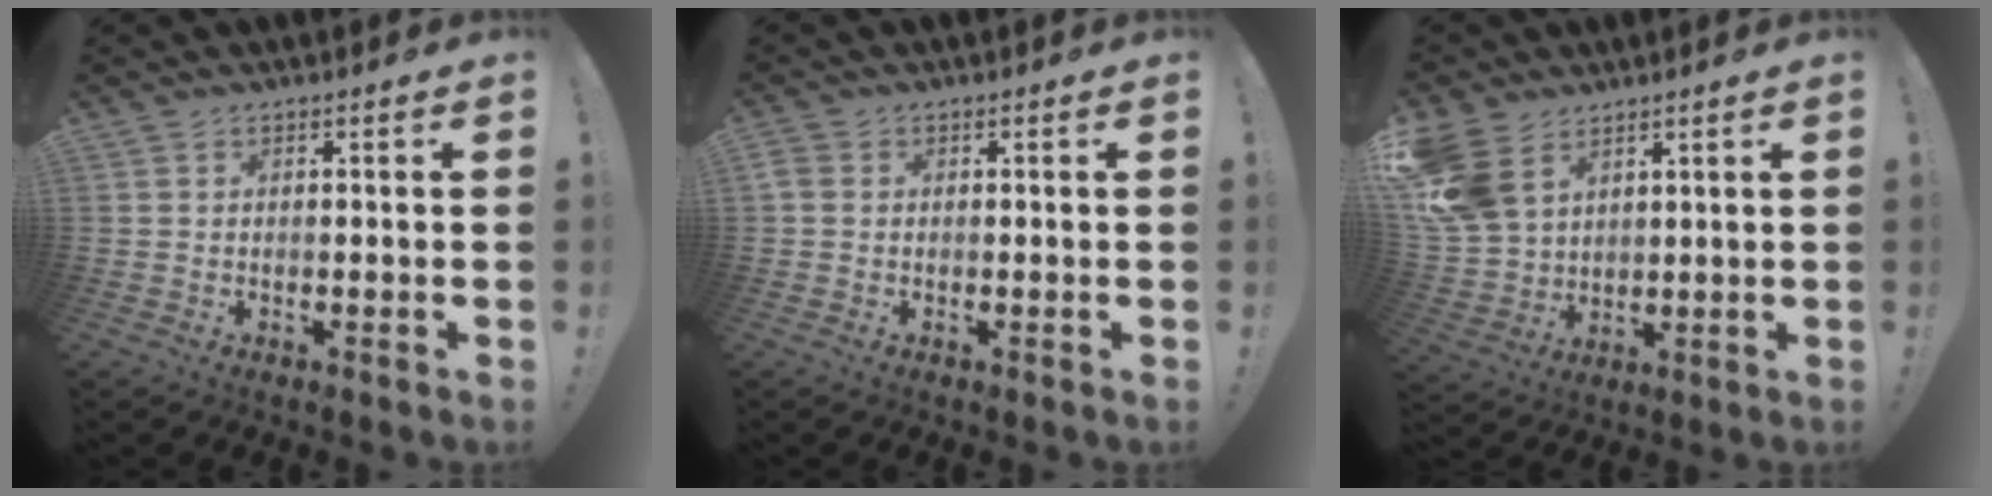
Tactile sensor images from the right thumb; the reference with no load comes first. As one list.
[{"total": 2.4, "force": [0.3, 2.0, 1.4], "torque": [-0.028, 0.007, 0.009]}, {"total": 13.1, "force": [6.3, 9.1, 7.0], "torque": [-0.153, -0.031, 0.128]}]